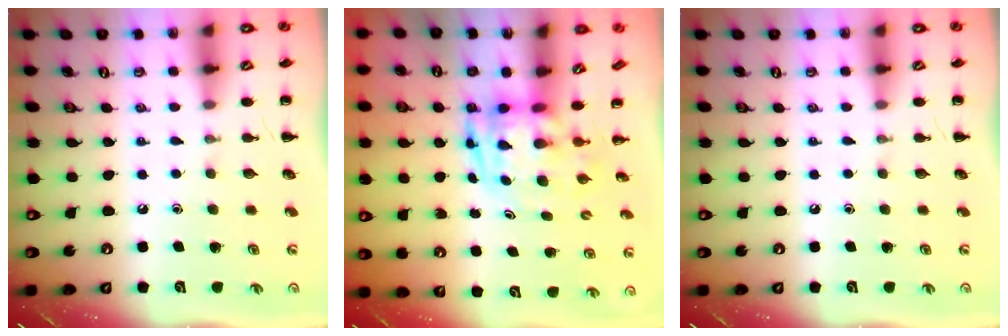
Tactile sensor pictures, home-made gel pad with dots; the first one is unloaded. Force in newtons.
{"total": 3.2, "press": 3.1, "slide": 0.7}
{"total": 0.0}